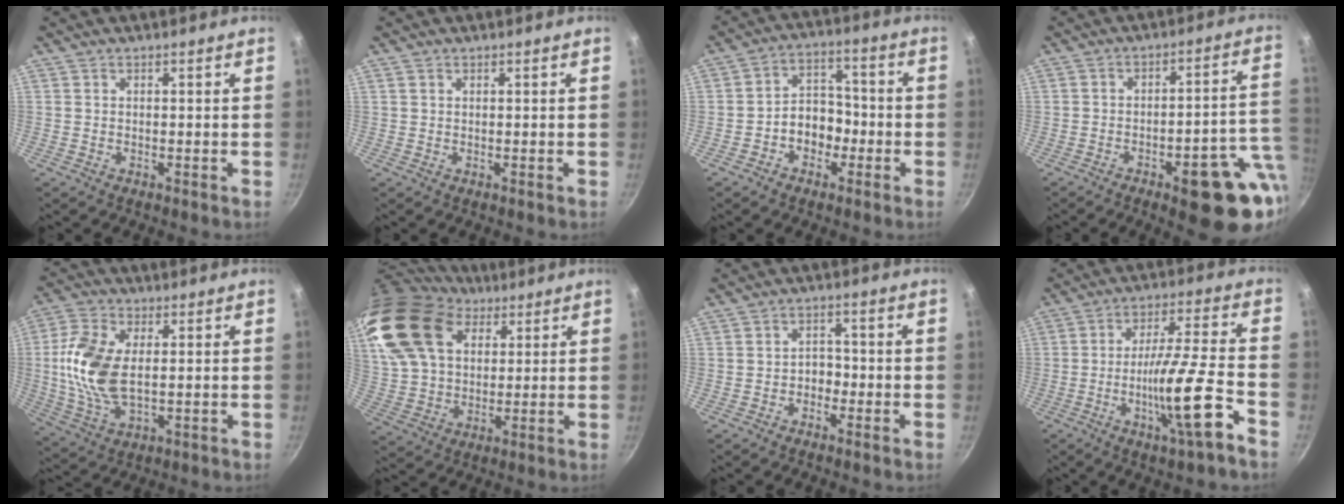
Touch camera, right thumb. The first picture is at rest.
{"total": 0.6, "force": [0.3, 0.4, 0.2], "torque": [-0.005, 0.001, 0.005]}
{"total": 7.7, "force": [-2.7, 5.9, 4.2], "torque": [-0.022, 0.041, -0.049]}
{"total": 17.1, "force": [-6.3, 5.8, 14.8], "torque": [-0.132, 0.031, -0.079]}
{"total": 13.4, "force": [1.1, 7.4, 11.1], "torque": [-0.223, 0.003, 0.020]}
{"total": 22.3, "force": [10.6, 14.7, 13.1], "torque": [-0.250, -0.004, 0.199]}
{"total": 3.0, "force": [-1.4, 2.2, 1.5], "torque": [0.002, 0.020, -0.025]}
{"total": 14.4, "force": [-6.4, 1.2, 12.9], "torque": [-0.203, 0.031, -0.112]}